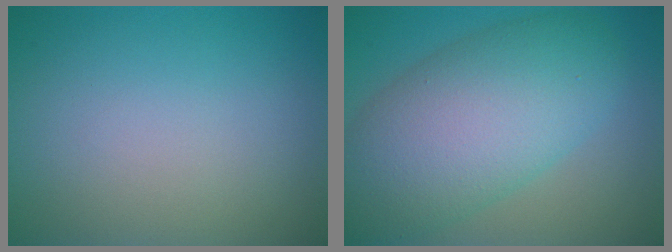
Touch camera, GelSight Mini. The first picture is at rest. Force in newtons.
{"total": 9.9, "press": 9.9, "slide": 0.6}